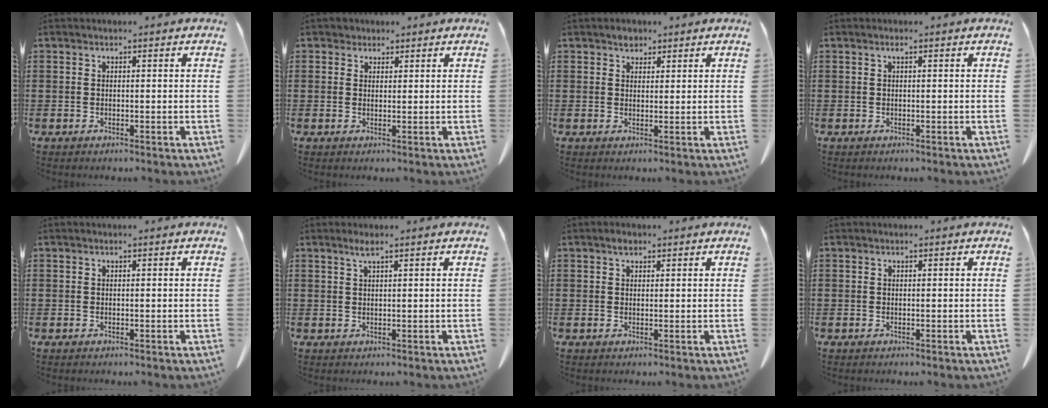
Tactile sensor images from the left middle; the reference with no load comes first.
{"total": 1.7, "force": [1.4, 1.0, -0.1], "torque": [-0.004, 0.005, 0.028]}
{"total": 2.0, "force": [1.6, 1.1, 0.5], "torque": [-0.005, 0.001, 0.028]}
{"total": 0.6, "force": [0.2, 0.1, 0.6], "torque": [-0.011, 0.000, 0.003]}
{"total": 0.0}
{"total": 1.5, "force": [1.0, 0.0, 1.1], "torque": [-0.023, 0.001, 0.018]}
{"total": 1.1, "force": [0.6, 0.4, 0.7], "torque": [-0.016, 0.003, 0.011]}
{"total": 0.0}